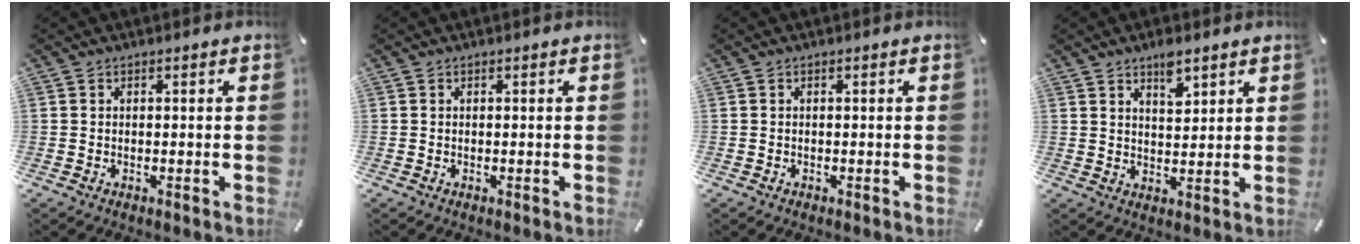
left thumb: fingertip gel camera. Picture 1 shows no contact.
{"total": 0.0}
{"total": 0.0}
{"total": 5.2, "force": [3.8, 2.3, 2.7], "torque": [-0.031, -0.021, 0.062]}